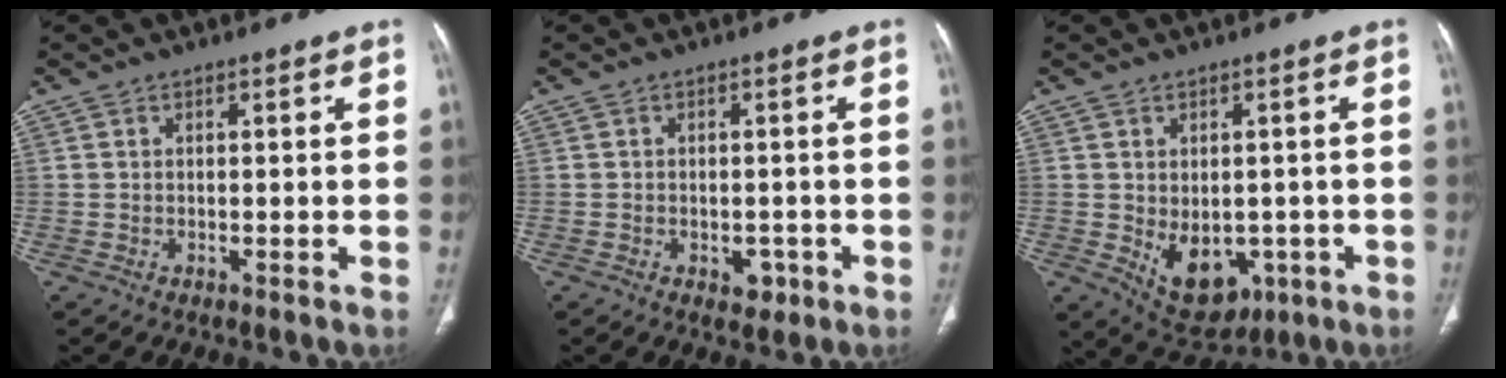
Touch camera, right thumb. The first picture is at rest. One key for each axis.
{"total": 2.8, "fx": -1.1, "fy": 2.0, "fz": 1.5, "tx": -0.001, "ty": 0.005, "tz": -0.009}
{"total": 10.3, "fx": -2.5, "fy": 7.2, "fz": 7.0, "tx": -0.077, "ty": 0.000, "tz": -0.014}